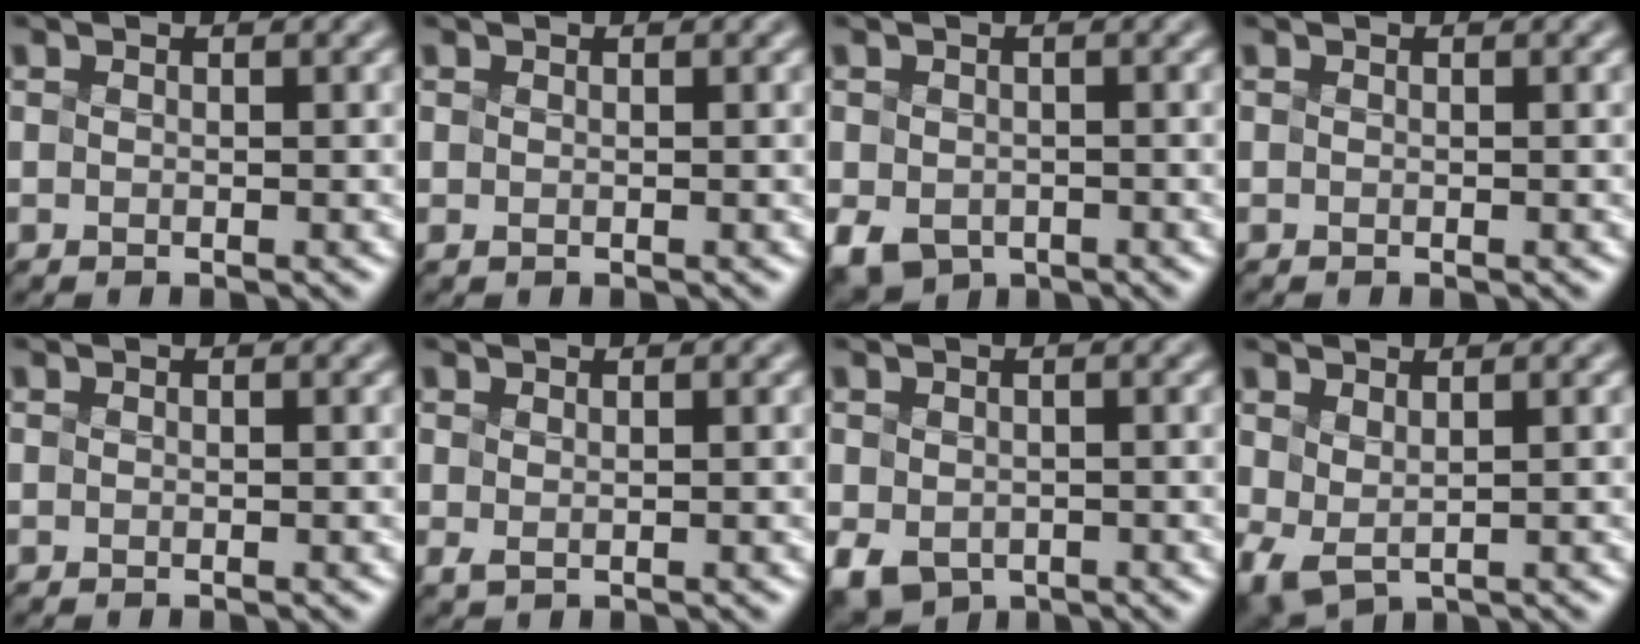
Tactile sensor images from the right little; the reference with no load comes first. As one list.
[{"total": 0.0}, {"total": 3.3, "force": [-1.4, 2.5, 1.7], "torque": [-0.036, -0.014, -0.024]}, {"total": 0.0}, {"total": 0.0}, {"total": 0.7, "force": [0.4, 0.2, 0.5], "torque": [-0.013, -0.001, 0.009]}, {"total": 3.2, "force": [-1.2, 2.4, 1.7], "torque": [-0.036, -0.011, -0.021]}, {"total": 2.3, "force": [0.6, 1.3, 1.9], "torque": [-0.050, -0.004, 0.016]}]